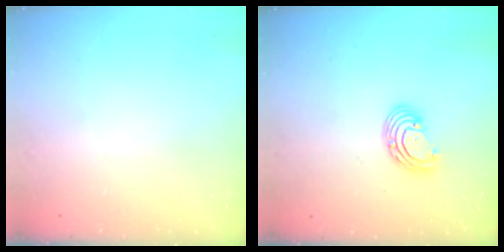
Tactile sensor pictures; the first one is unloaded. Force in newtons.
{"total": 5.2, "press": 5.2, "slide": 0.5}